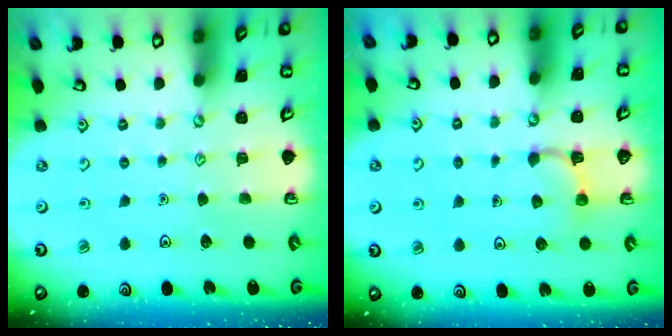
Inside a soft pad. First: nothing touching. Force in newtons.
{"total": 3.0, "press": 2.9, "slide": 0.7}